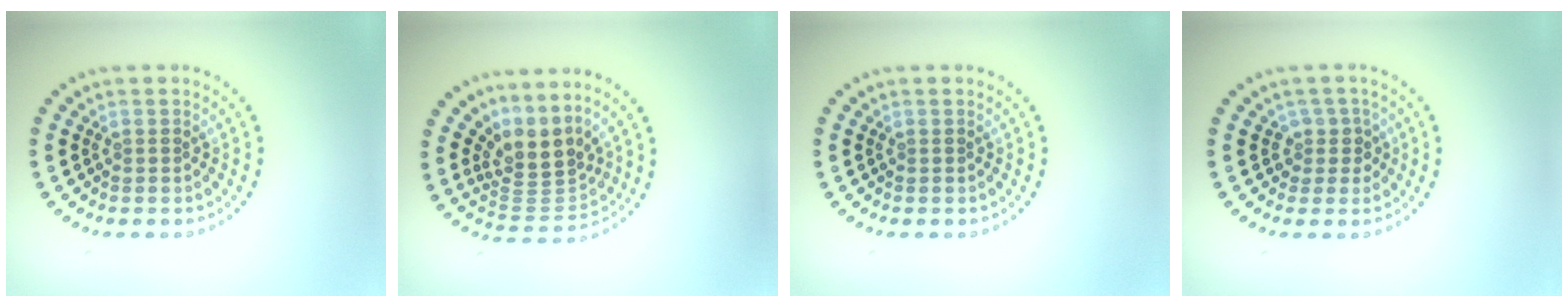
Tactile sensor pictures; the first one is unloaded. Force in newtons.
{"total": 3.9, "press": 2.5, "slide": 3.0}
{"total": 0.0}
{"total": 1.9, "press": 1.5, "slide": 1.1}